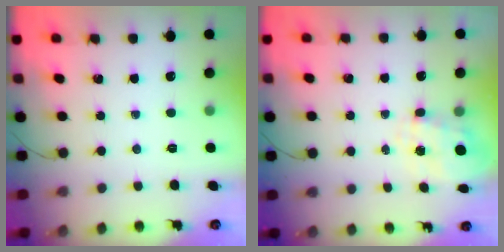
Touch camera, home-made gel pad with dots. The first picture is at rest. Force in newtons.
{"total": 7.1, "press": 7.0, "slide": 0.8}